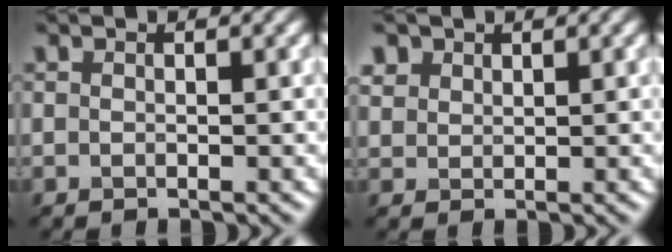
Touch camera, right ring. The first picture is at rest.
{"total": 1.2, "force": [0.7, 0.0, -1.0], "torque": [-0.008, 0.004, 0.040]}